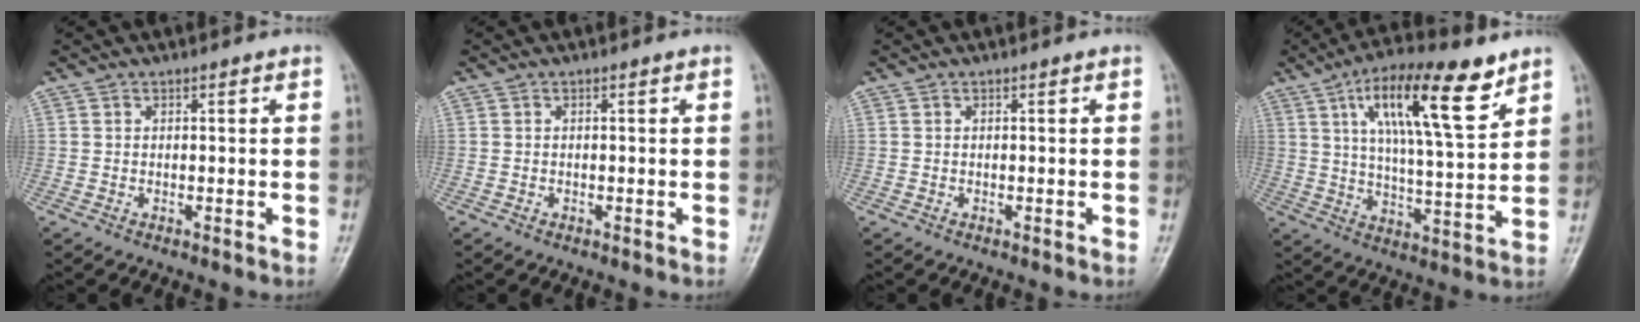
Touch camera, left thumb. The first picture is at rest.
{"total": 0.0}
{"total": 0.0}
{"total": 17.1, "force": [8.8, 4.8, 13.9], "torque": [-0.210, -0.029, 0.147]}